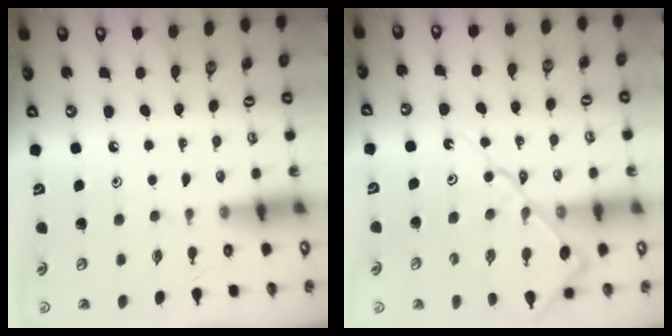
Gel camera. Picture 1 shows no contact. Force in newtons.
{"total": 14.3, "press": 14.2, "slide": 1.6}